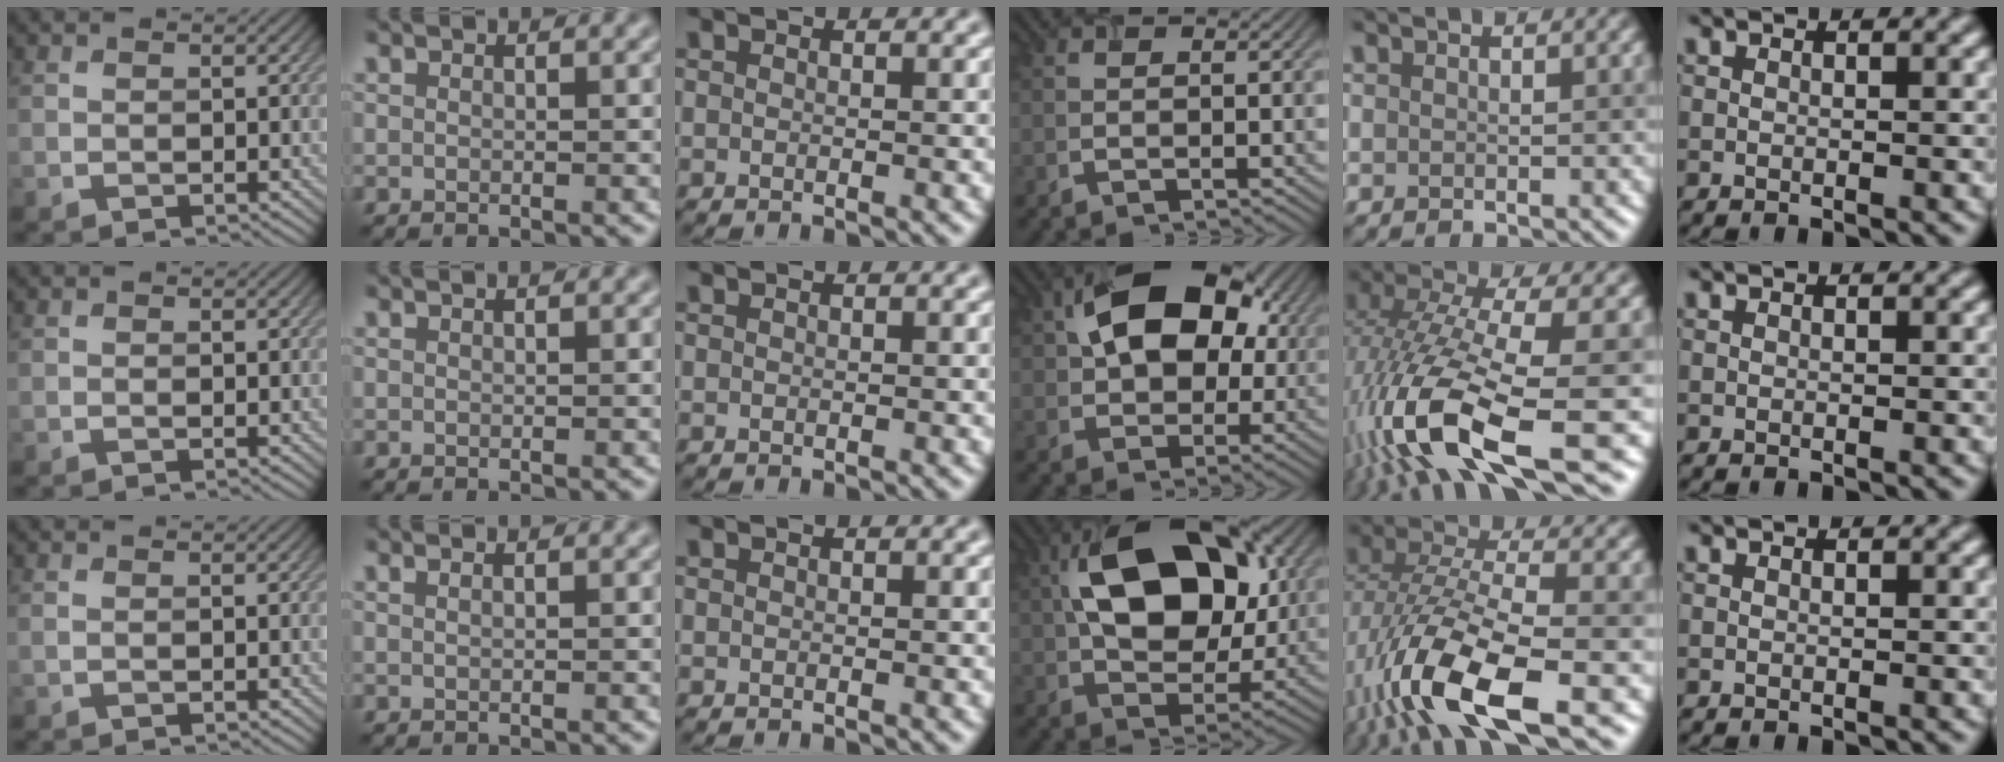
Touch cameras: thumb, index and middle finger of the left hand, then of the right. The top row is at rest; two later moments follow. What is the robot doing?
{"motion": "extract", "object": "airpods case & airpods"}